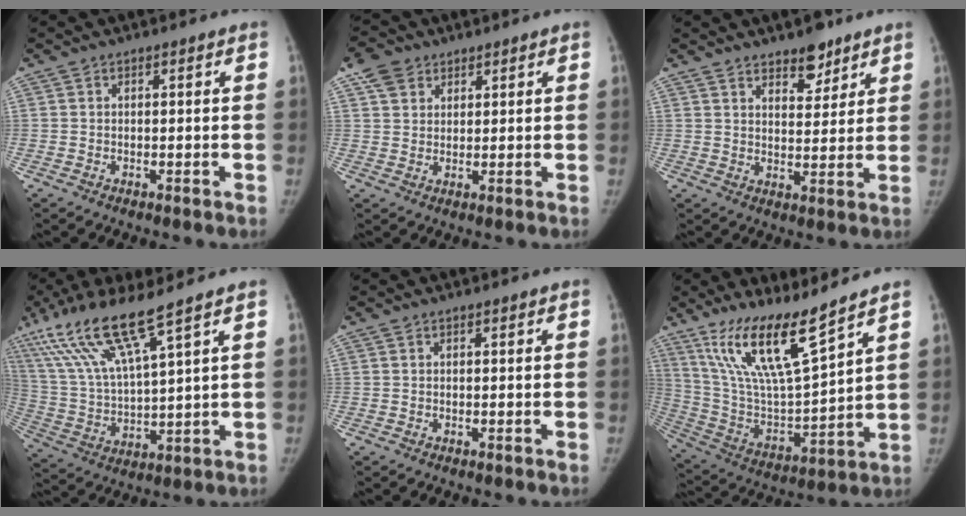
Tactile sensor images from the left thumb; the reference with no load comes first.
{"total": 5.1, "force": [3.0, 3.7, 1.8], "torque": [-0.024, -0.004, 0.058]}
{"total": 6.6, "force": [4.8, 2.9, 3.4], "torque": [-0.022, -0.033, 0.074]}
{"total": 15.5, "force": [10.0, 1.7, 11.7], "torque": [-0.250, -0.040, 0.205]}
{"total": 0.0}
{"total": 17.2, "force": [12.1, 2.6, 11.9], "torque": [-0.208, -0.069, 0.243]}